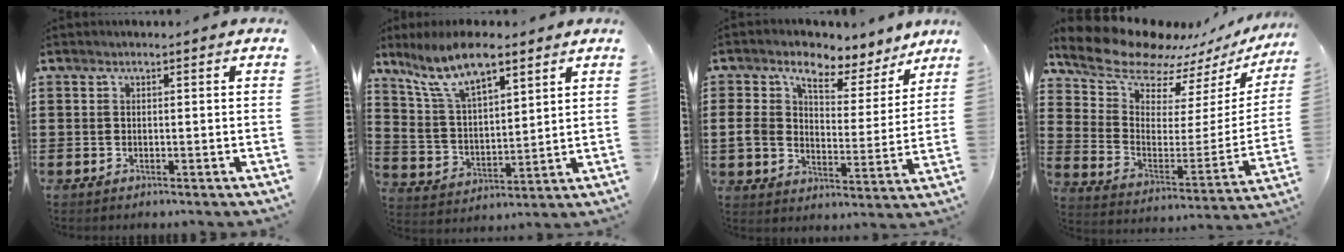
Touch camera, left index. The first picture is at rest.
{"total": 10.7, "force": [7.8, 3.7, 6.2], "torque": [-0.143, -0.014, 0.144]}
{"total": 6.6, "force": [4.5, 3.7, 3.1], "torque": [-0.077, -0.022, 0.071]}
{"total": 10.8, "force": [9.9, 3.3, 2.7], "torque": [-0.093, -0.075, 0.172]}